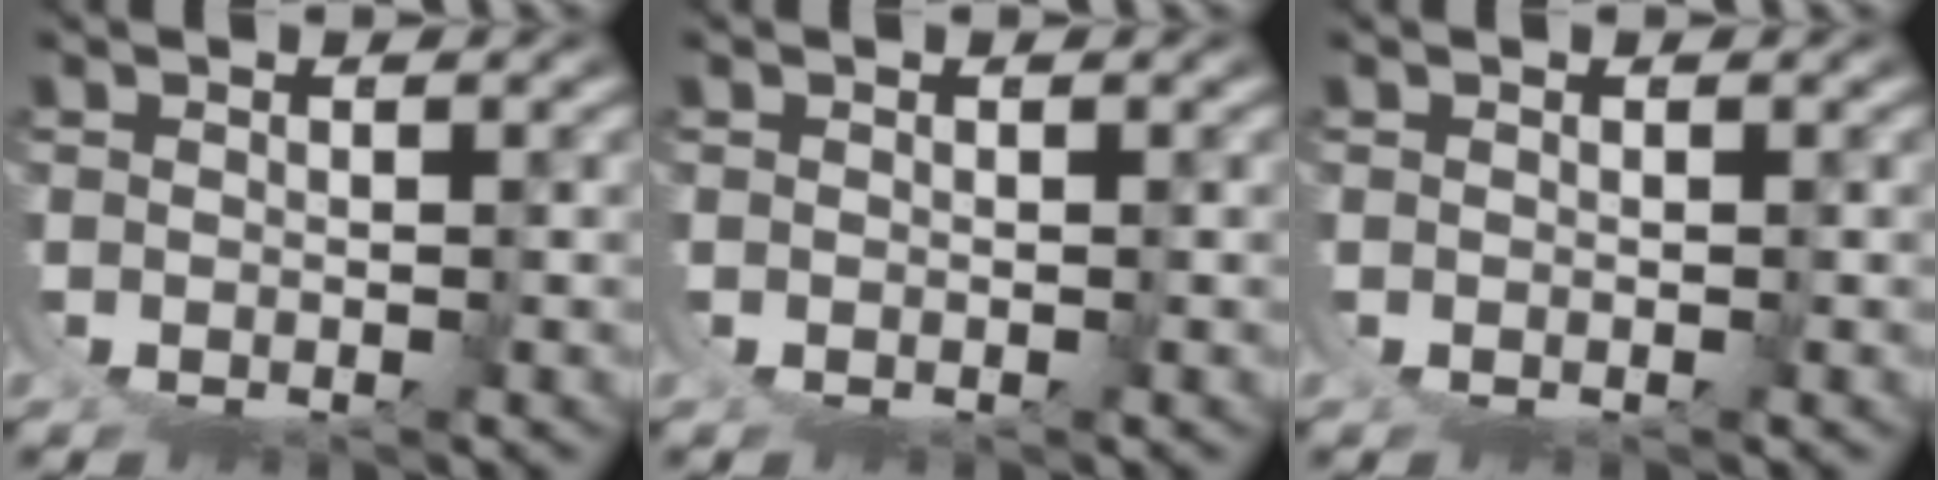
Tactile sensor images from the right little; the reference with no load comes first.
{"total": 0.0}
{"total": 0.0}